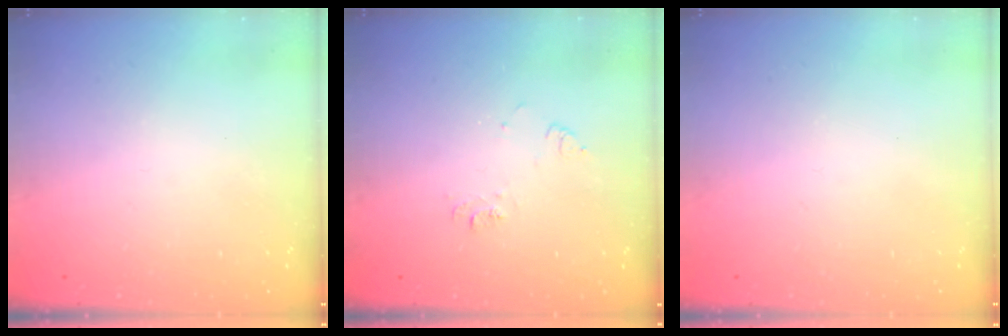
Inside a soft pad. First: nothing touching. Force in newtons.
{"total": 6.2, "press": 6.2, "slide": 0.5}
{"total": 1.7, "press": 1.6, "slide": 0.1}